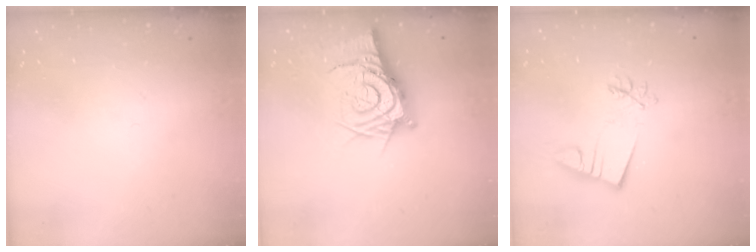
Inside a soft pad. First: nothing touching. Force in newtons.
{"total": 13.6, "press": 13.5, "slide": 1.5}
{"total": 7.0, "press": 6.9, "slide": 1.0}